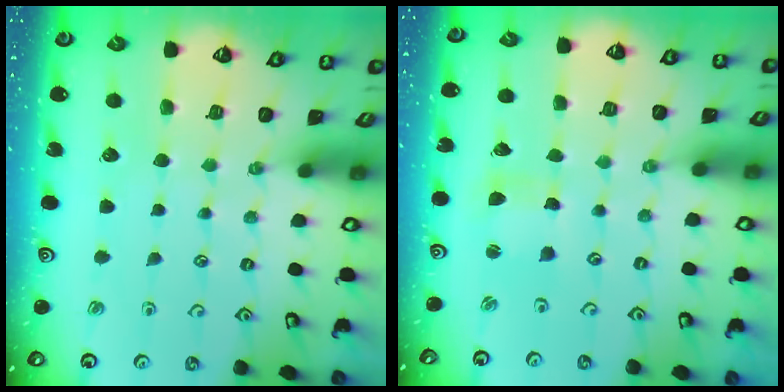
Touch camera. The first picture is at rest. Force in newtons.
{"total": 3.3, "press": 3.2, "slide": 0.3}